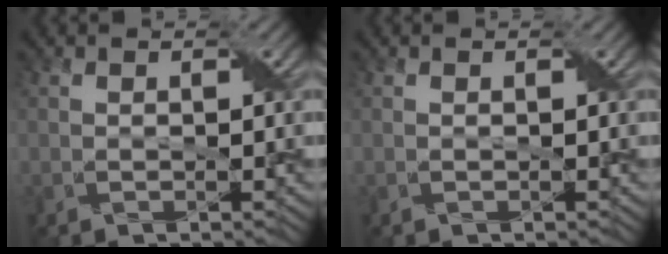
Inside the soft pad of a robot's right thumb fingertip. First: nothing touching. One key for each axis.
{"total": 0.0}